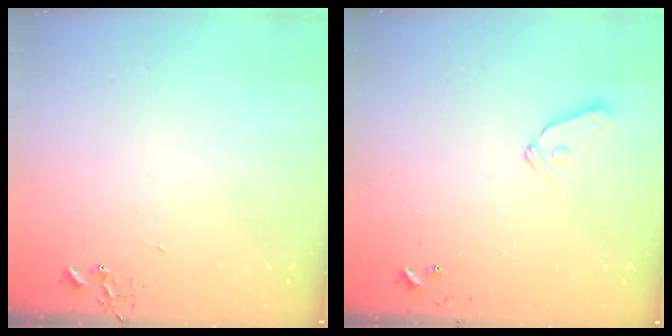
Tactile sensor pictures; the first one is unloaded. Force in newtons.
{"total": 7.1, "press": 7.1, "slide": 0.5}